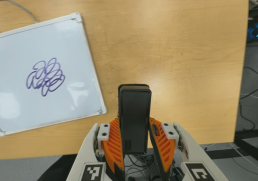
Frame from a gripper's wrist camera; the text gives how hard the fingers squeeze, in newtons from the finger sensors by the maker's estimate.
{"total": 4.3, "left": 2.9, "right": 5.8}